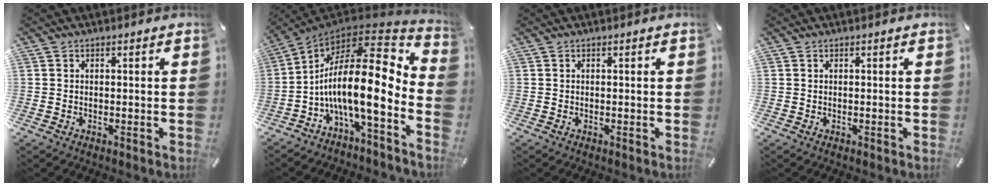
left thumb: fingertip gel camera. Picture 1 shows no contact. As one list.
[{"total": 20.5, "force": [-2.3, 7.7, 18.9], "torque": [-0.329, -0.041, -0.051]}, {"total": 0.0}, {"total": 0.0}]